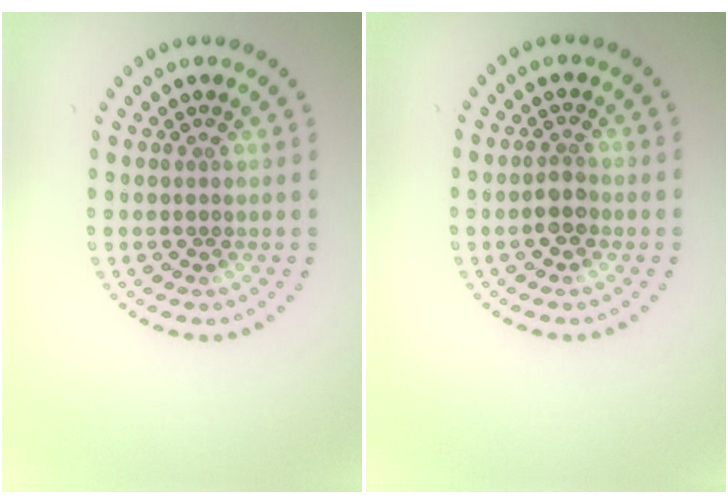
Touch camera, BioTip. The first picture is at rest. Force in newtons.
{"total": 1.9, "press": 1.7, "slide": 0.8}